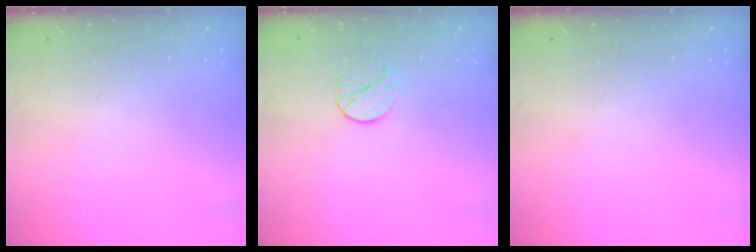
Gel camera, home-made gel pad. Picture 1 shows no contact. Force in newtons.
{"total": 7.3, "press": 7.3, "slide": 0.6}
{"total": 0.0}